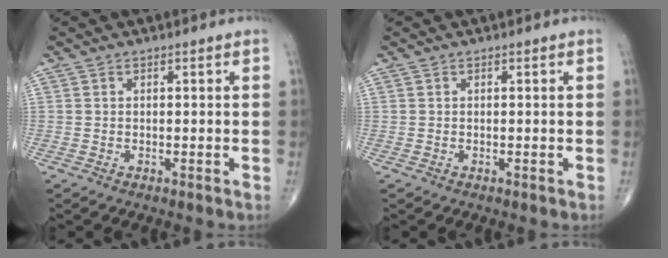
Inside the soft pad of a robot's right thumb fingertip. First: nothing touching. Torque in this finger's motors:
{"motor_torque": [0.00, 0.00, 0.00, 0.00, 0.00]}